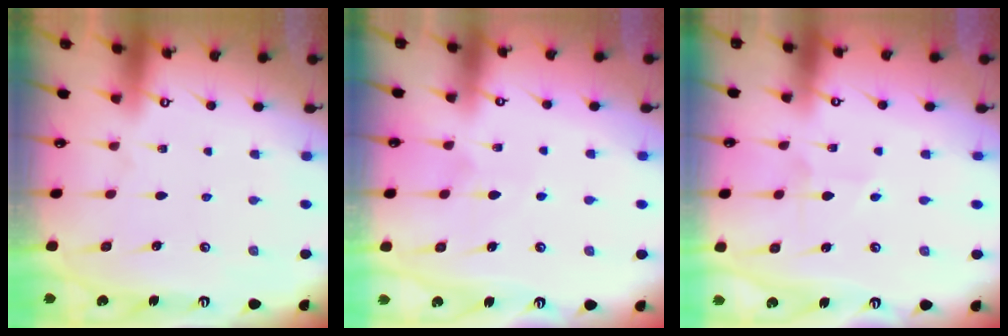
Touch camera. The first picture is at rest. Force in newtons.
{"total": 6.0, "press": 6.0, "slide": 0.4}
{"total": 3.4, "press": 3.4, "slide": 0.5}